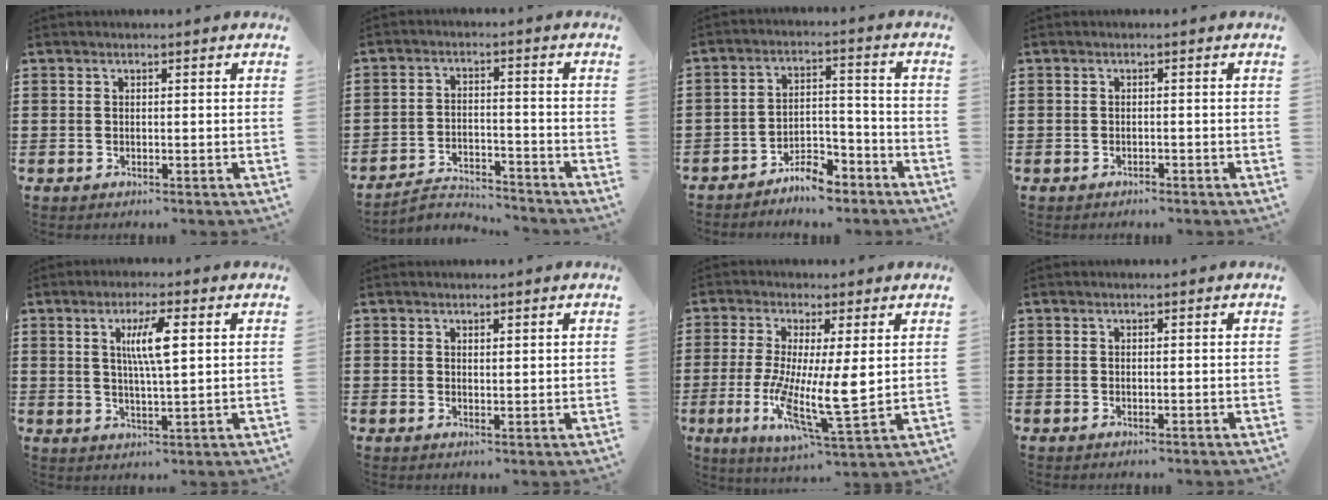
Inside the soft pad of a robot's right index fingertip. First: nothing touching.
{"total": 3.4, "force": [-3.3, 0.6, 0.7], "torque": [-0.017, 0.007, -0.069]}
{"total": 5.7, "force": [-5.1, 1.6, 1.9], "torque": [-0.037, 0.015, -0.101]}
{"total": 0.7, "force": [-0.7, 0.2, -0.1], "torque": [-0.001, 0.001, -0.015]}
{"total": 6.2, "force": [1.6, 1.1, 5.8], "torque": [-0.117, 0.005, 0.024]}
{"total": 1.0, "force": [0.9, 0.3, 0.3], "torque": [-0.007, 0.001, 0.017]}
{"total": 10.6, "force": [0.2, 2.5, 10.3], "torque": [-0.191, -0.023, 0.004]}
{"total": 0.0}